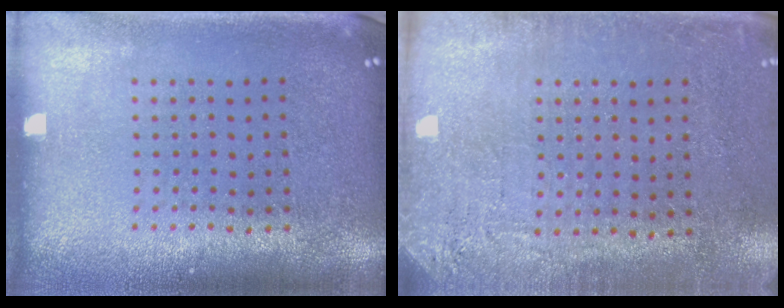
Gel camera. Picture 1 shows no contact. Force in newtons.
{"total": 2.7, "press": 2.4, "slide": 1.3}